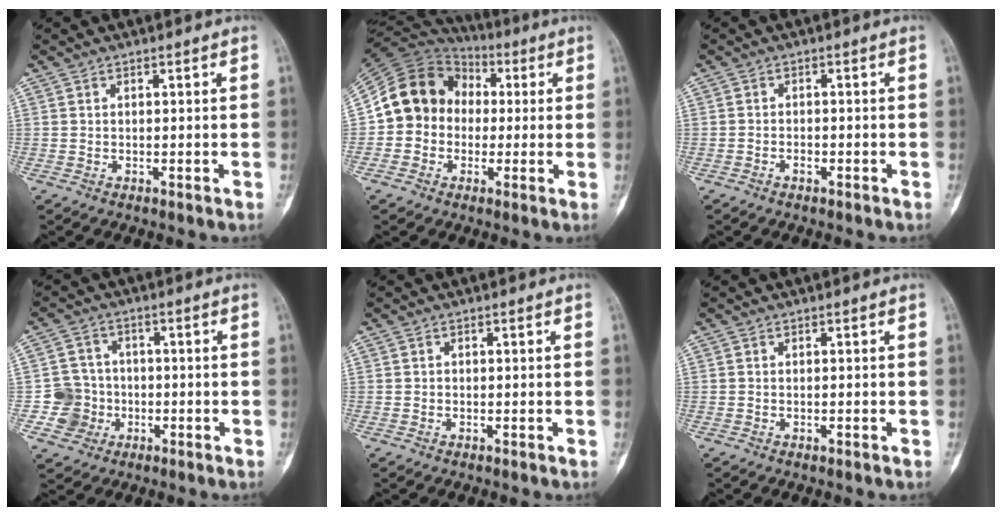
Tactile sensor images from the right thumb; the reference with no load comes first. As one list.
[{"total": 13.9, "force": [0.3, 12.2, 6.5], "torque": [-0.095, 0.035, -0.004]}, {"total": 1.3, "force": [-0.8, 0.7, 0.7], "torque": [-0.014, 0.006, -0.014]}, {"total": 6.6, "force": [-1.6, 6.3, 0.4], "torque": [0.026, 0.015, -0.033]}, {"total": 0.0}, {"total": 0.5, "force": [-0.2, 0.2, 0.4], "torque": [-0.010, -0.001, -0.003]}]